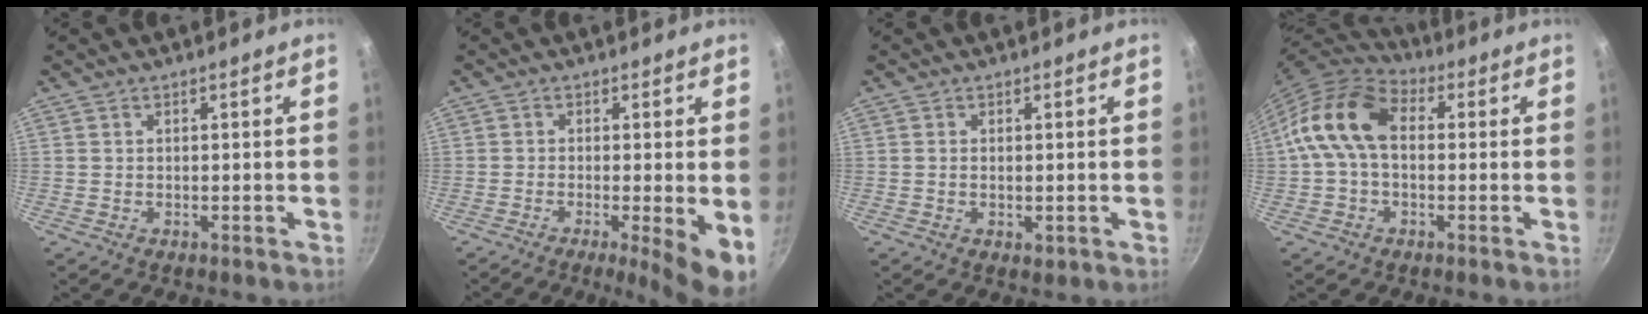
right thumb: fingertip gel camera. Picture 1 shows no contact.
{"total": 7.3, "force": [-1.5, 1.0, 7.1], "torque": [-0.106, -0.009, -0.023]}
{"total": 1.4, "force": [0.1, 0.8, 1.2], "torque": [-0.019, -0.003, -0.001]}
{"total": 13.0, "force": [0.9, 8.8, 9.6], "torque": [-0.159, 0.031, -0.006]}